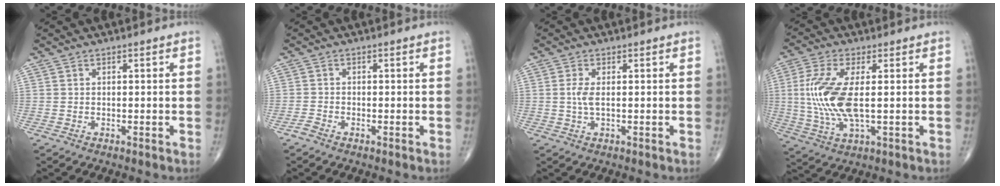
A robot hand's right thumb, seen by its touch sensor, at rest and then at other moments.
{"total": 1.3, "force": [-1.0, 0.4, 0.6], "torque": [-0.018, 0.000, -0.024]}
{"total": 2.6, "force": [0.1, 0.9, 2.4], "torque": [-0.062, -0.001, 0.003]}
{"total": 12.3, "force": [0.6, 4.5, 11.4], "torque": [-0.268, -0.008, 0.014]}